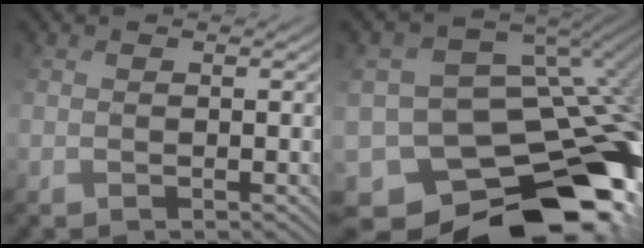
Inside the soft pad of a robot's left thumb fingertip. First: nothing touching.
{"total": 16.0, "force": [-7.1, 11.1, 9.0], "torque": [-0.118, 0.008, -0.072]}